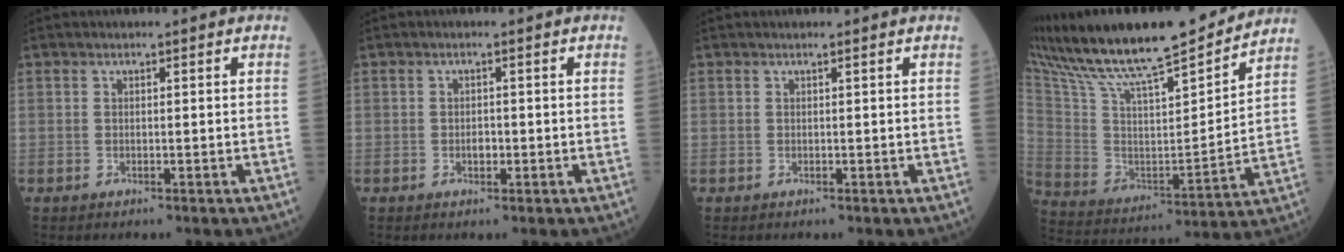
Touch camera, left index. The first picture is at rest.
{"total": 1.4, "force": [-0.6, 0.9, 1.0], "torque": [-0.017, -0.001, -0.009]}
{"total": 0.0}
{"total": 25.7, "force": [22.1, 3.9, 12.6], "torque": [-0.238, -0.003, 0.351]}